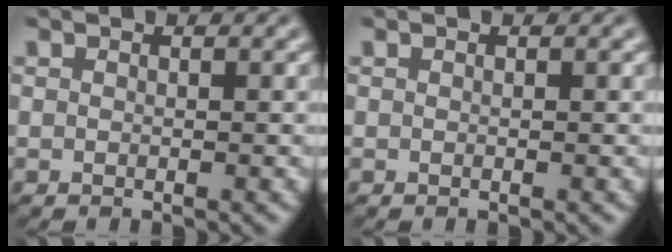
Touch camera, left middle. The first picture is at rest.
{"total": 0.0}